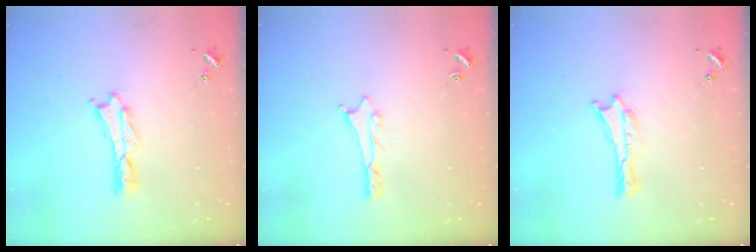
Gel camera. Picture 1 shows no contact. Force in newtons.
{"total": 0.8, "press": 0.8, "slide": 0.2}
{"total": 0.0}